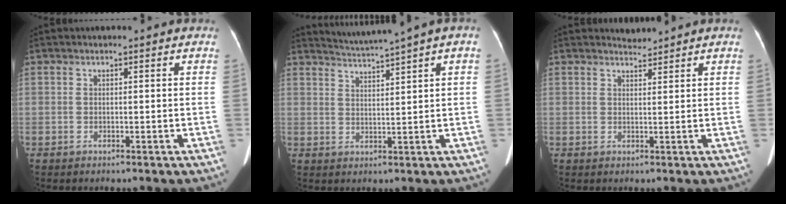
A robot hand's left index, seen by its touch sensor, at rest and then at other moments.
{"total": 4.4, "force": [3.6, -1.3, 2.0], "torque": [-0.037, 0.003, 0.067]}
{"total": 1.3, "force": [1.3, -0.2, -0.4], "torque": [-0.004, -0.001, 0.024]}